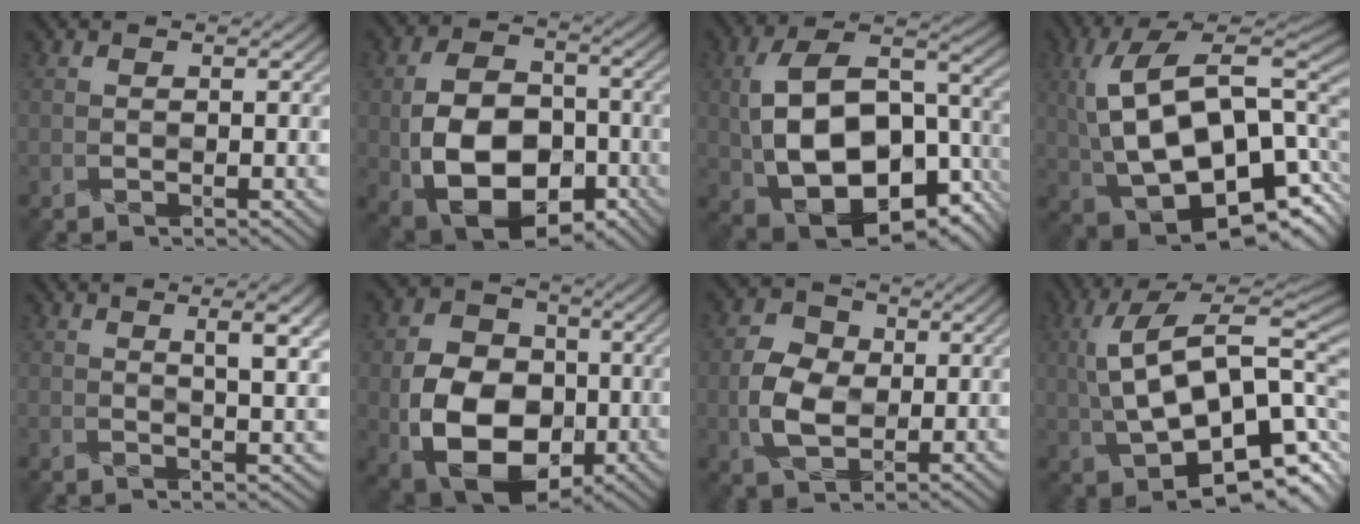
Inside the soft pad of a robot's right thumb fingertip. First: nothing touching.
{"total": 12.7, "force": [-3.4, 8.5, 8.8], "torque": [-0.176, -0.015, -0.067]}
{"total": 15.9, "force": [-2.9, 9.7, 12.3], "torque": [-0.235, -0.007, -0.034]}
{"total": 17.7, "force": [1.4, 9.7, 14.8], "torque": [-0.261, -0.003, 0.048]}
{"total": 5.0, "force": [2.7, 0.6, 4.2], "torque": [-0.058, 0.012, 0.043]}
{"total": 13.0, "force": [-2.6, 9.5, 8.4], "torque": [-0.174, -0.020, -0.051]}
{"total": 5.7, "force": [0.3, 4.3, 3.7], "torque": [-0.086, 0.010, -0.002]}
{"total": 17.1, "force": [0.0, 8.0, 15.1], "torque": [-0.247, 0.003, 0.004]}